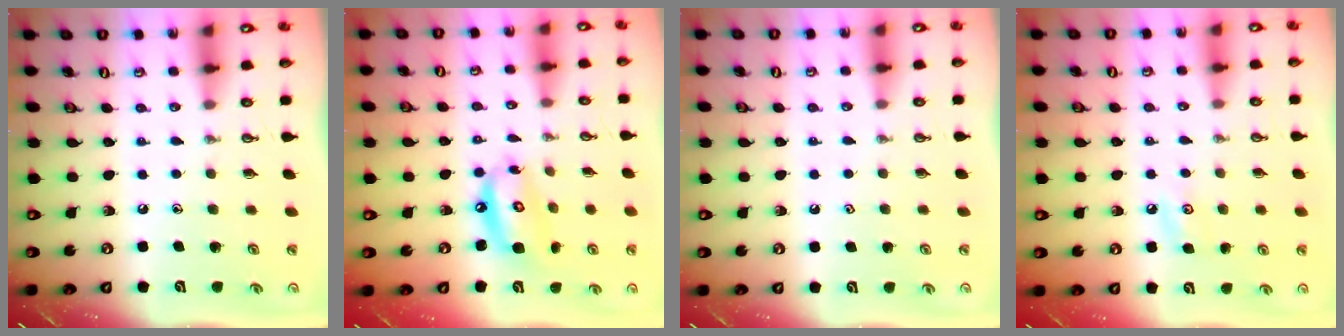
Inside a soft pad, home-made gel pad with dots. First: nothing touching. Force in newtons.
{"total": 11.7, "press": 11.6, "slide": 1.3}
{"total": 0.8, "press": 0.2, "slide": 0.7}
{"total": 4.7, "press": 4.6, "slide": 0.7}